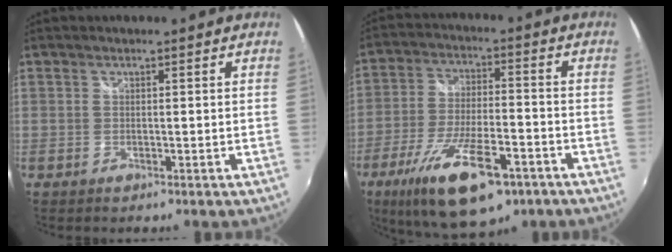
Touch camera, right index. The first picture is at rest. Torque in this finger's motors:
{"motor_torque": [1.78, -0.37, 0.86, 0.21]}